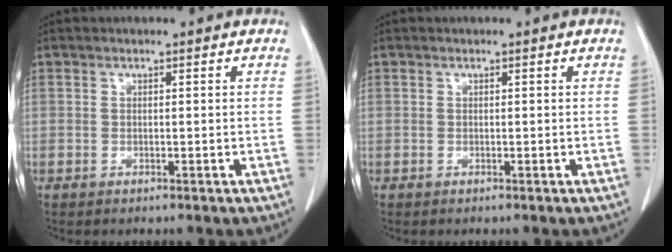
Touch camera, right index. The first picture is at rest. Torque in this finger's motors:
{"motor_torque": [0.00, 0.00, 0.00, 0.00]}